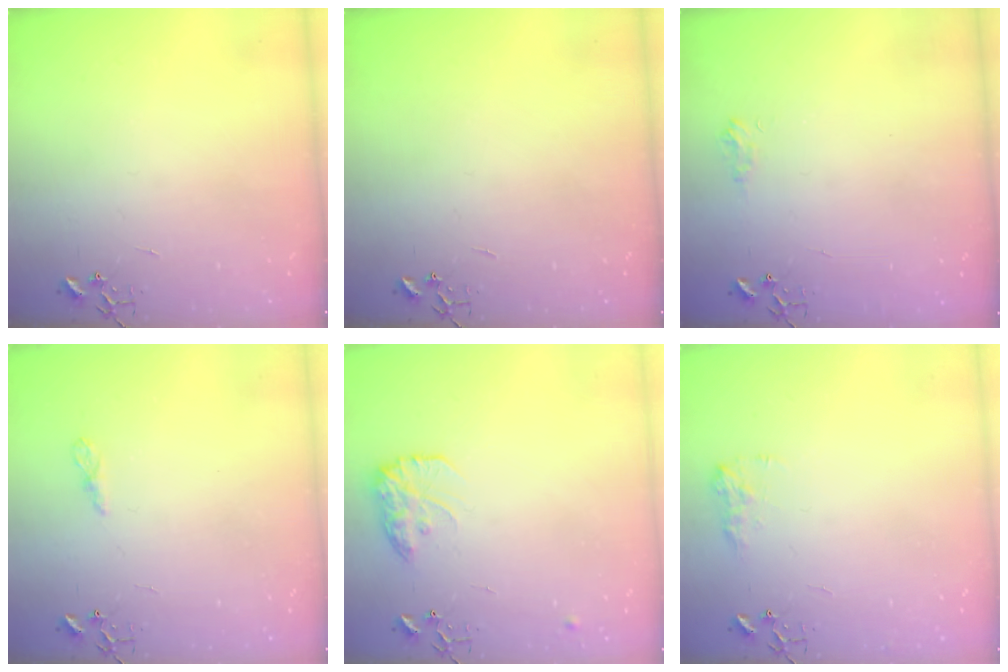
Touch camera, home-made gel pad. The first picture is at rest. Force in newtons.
{"total": 0.0}
{"total": 6.3, "press": 6.3, "slide": 0.8}
{"total": 4.8, "press": 4.7, "slide": 0.6}
{"total": 13.1, "press": 13.0, "slide": 0.7}
{"total": 7.9, "press": 7.9, "slide": 0.4}